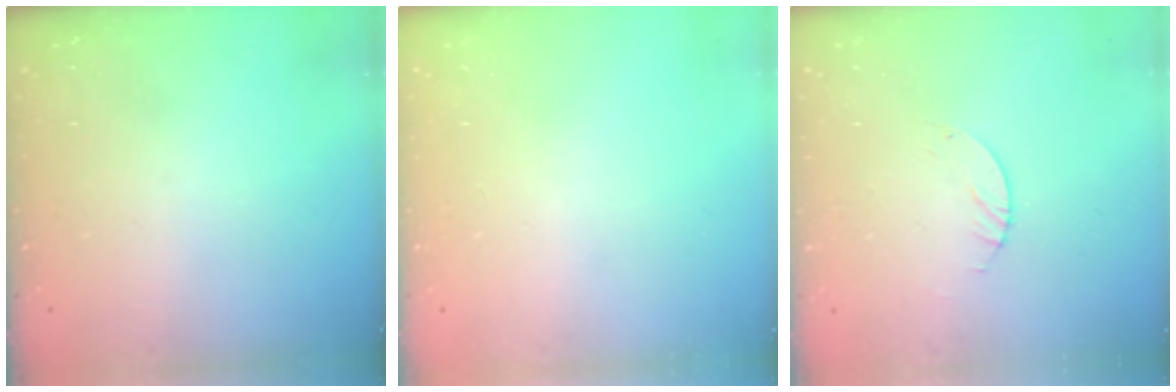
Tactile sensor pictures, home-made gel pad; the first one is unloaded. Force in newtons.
{"total": 0.0}
{"total": 0.9, "press": 0.8, "slide": 0.2}